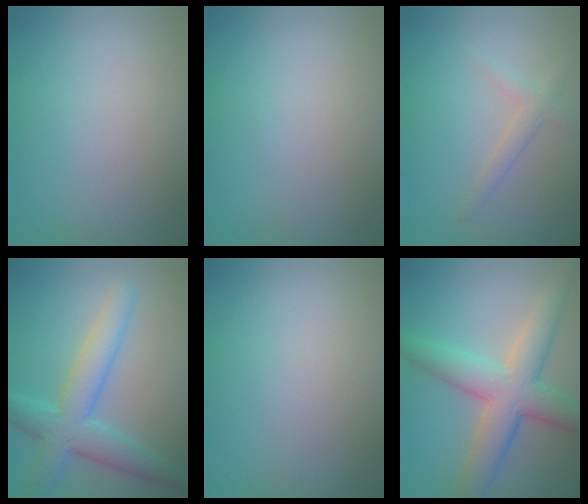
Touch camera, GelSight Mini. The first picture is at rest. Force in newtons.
{"total": 0.0}
{"total": 1.6, "press": 1.6, "slide": 0.1}
{"total": 5.8, "press": 5.8, "slide": 0.2}
{"total": 0.0}
{"total": 6.7, "press": 6.7, "slide": 0.2}